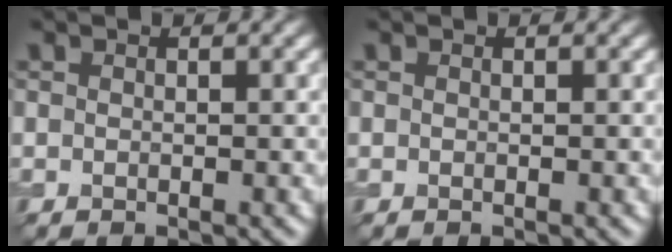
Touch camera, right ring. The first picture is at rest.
{"total": 0.0}